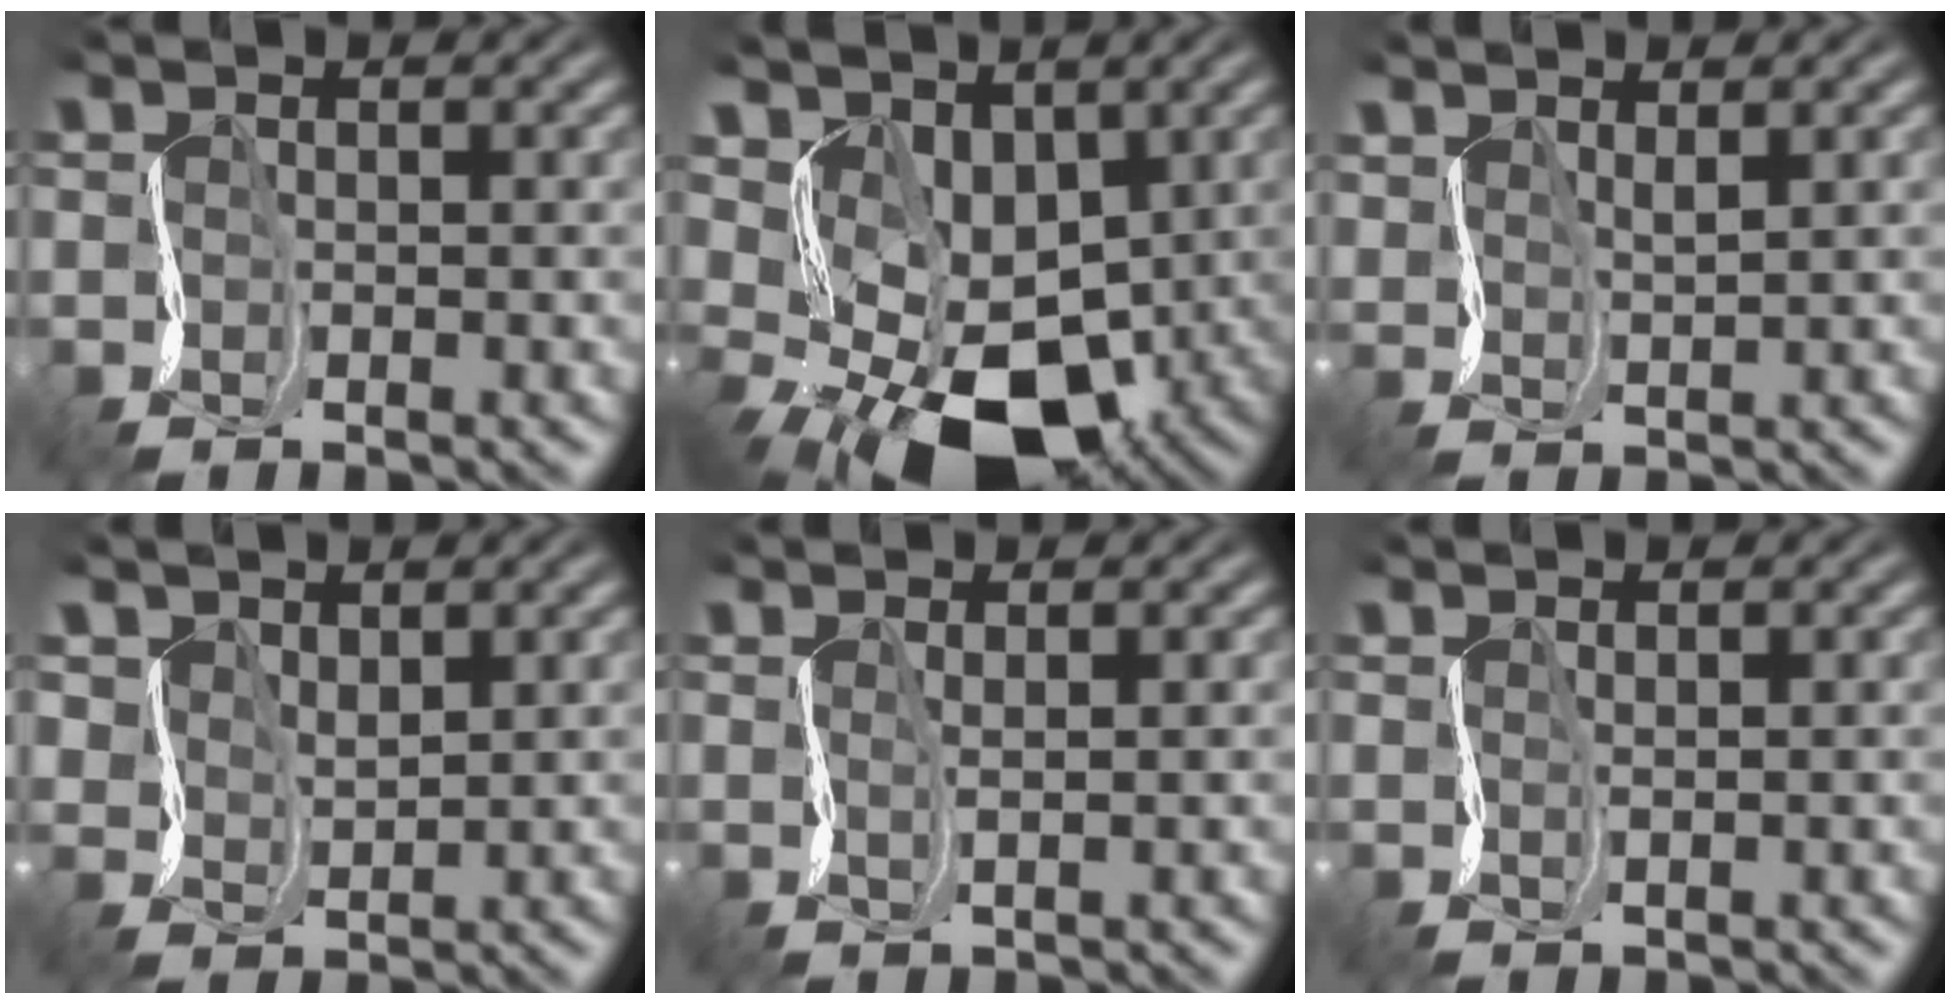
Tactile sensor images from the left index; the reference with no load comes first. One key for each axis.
{"total": 7.4, "fx": 0.6, "fy": 5.4, "fz": 5.1, "tx": -0.080, "ty": -0.019, "tz": 0.015}
{"total": 2.0, "fx": 1.9, "fy": 0.2, "fz": -0.2, "tx": -0.002, "ty": 0.001, "tz": 0.043}
{"total": 2.3, "fx": 2.1, "fy": 1.0, "fz": -0.1, "tx": -0.005, "ty": 0.000, "tz": 0.041}
{"total": 1.1, "fx": 1.0, "fy": -0.3, "fz": -0.1, "tx": -0.002, "ty": 0.000, "tz": 0.021}
{"total": 1.0, "fx": 0.9, "fy": -0.1, "fz": -0.3, "tx": 0.005, "ty": 0.002, "tz": 0.018}